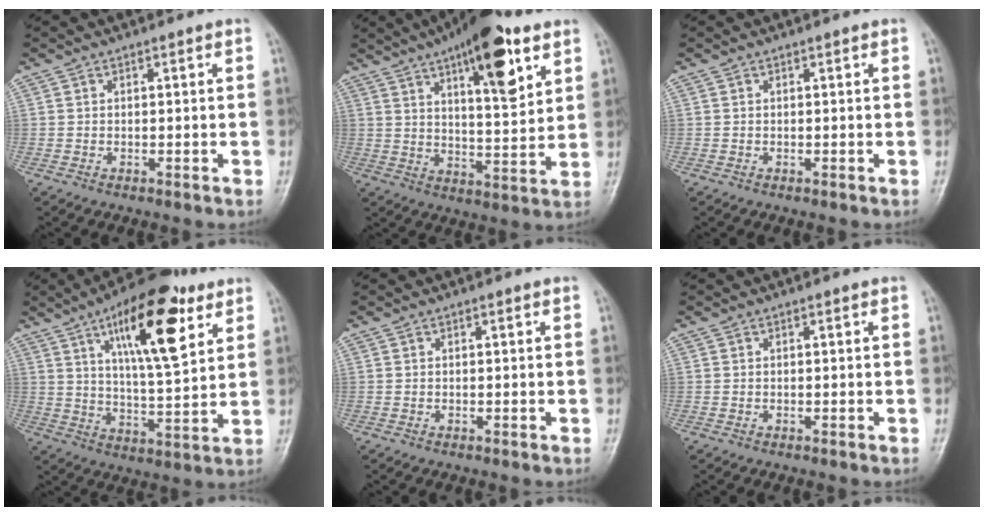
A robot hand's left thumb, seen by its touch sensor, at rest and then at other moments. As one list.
[{"total": 16.9, "force": [8.9, 5.4, 13.3], "torque": [-0.173, -0.035, 0.135]}, {"total": 0.0}, {"total": 18.4, "force": [8.6, 6.1, 15.1], "torque": [-0.210, -0.032, 0.138]}, {"total": 0.0}, {"total": 0.0}]